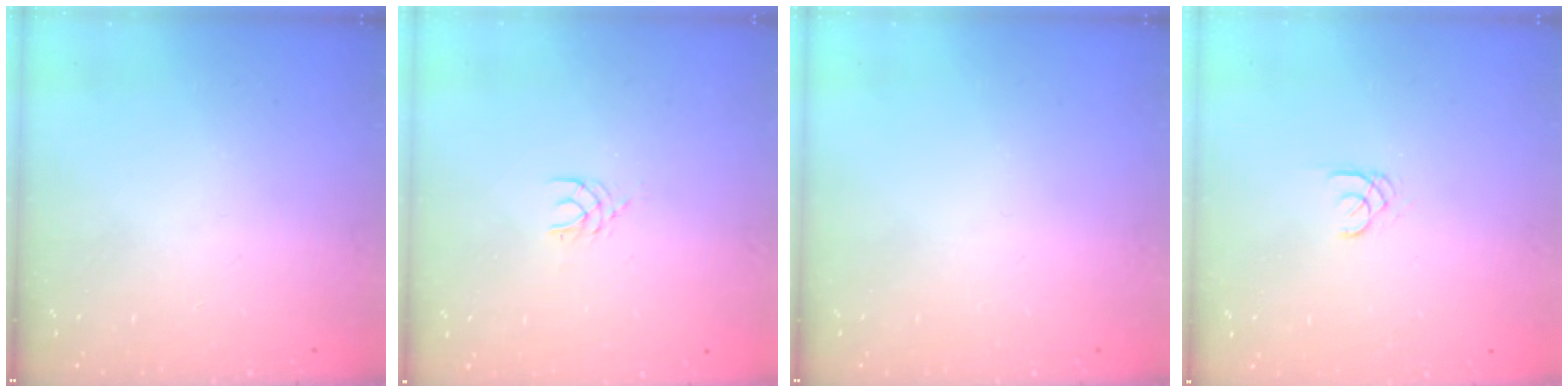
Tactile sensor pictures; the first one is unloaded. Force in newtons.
{"total": 2.9, "press": 2.9, "slide": 0.4}
{"total": 0.0}
{"total": 1.8, "press": 1.7, "slide": 0.2}